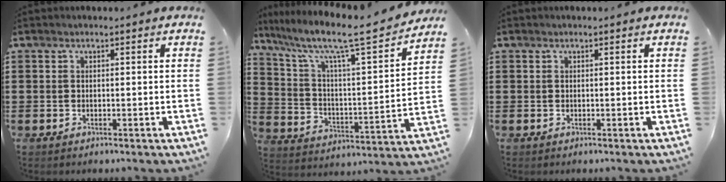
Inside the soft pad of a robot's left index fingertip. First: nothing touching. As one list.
[{"total": 10.0, "force": [7.9, 1.2, 6.1], "torque": [-0.150, -0.055, 0.125]}, {"total": 0.0}]